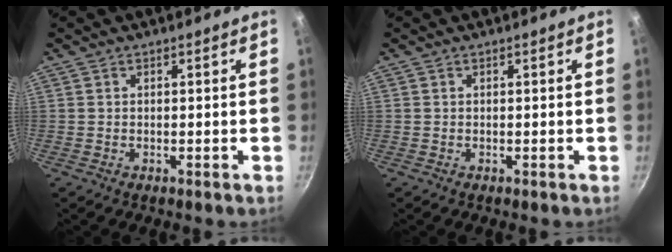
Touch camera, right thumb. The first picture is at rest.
{"total": 0.0}